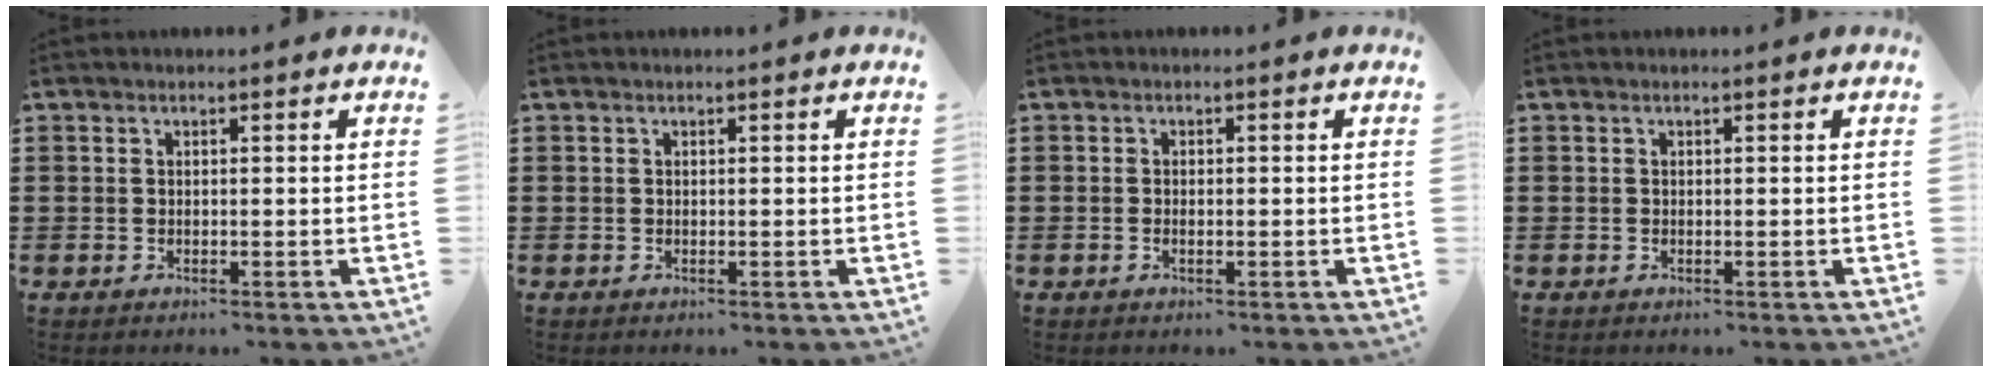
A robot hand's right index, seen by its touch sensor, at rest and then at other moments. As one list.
[{"total": 0.0}, {"total": 0.7, "force": [-0.3, 0.3, 0.6], "torque": [-0.012, -0.004, -0.004]}, {"total": 0.0}]